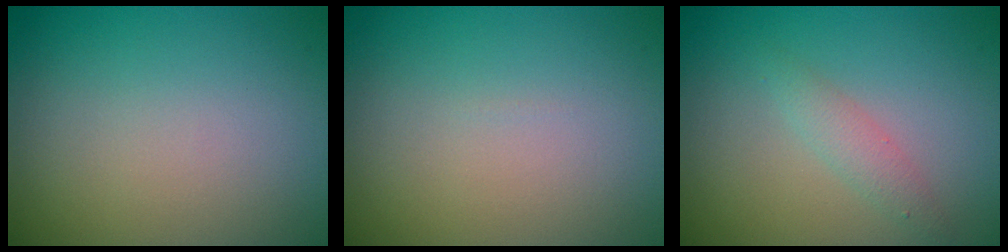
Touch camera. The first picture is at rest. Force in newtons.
{"total": 0.0}
{"total": 1.5, "press": 1.5, "slide": 0.0}